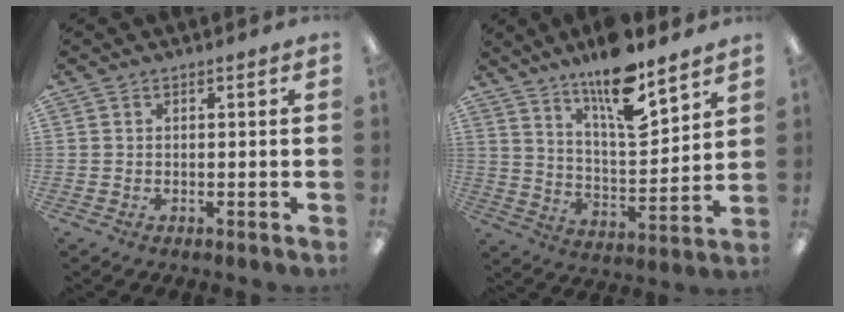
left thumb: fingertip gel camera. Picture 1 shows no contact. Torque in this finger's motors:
{"motor_torque": [1.97, 0.94, 1.33, -1.41, 0.08]}